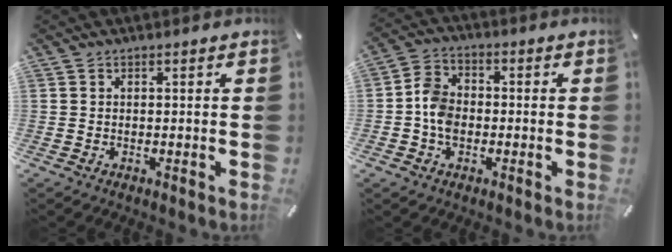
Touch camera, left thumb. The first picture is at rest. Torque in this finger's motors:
{"motor_torque": [1.07, 2.08, 0.51, -0.42, 0.32]}